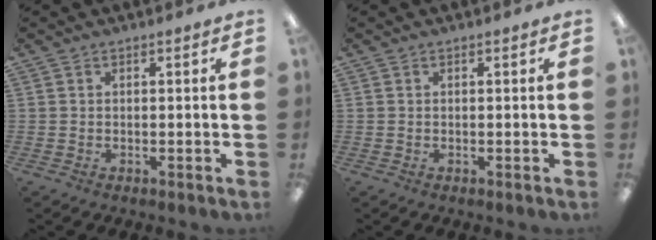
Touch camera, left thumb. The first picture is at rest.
{"total": 0.0}